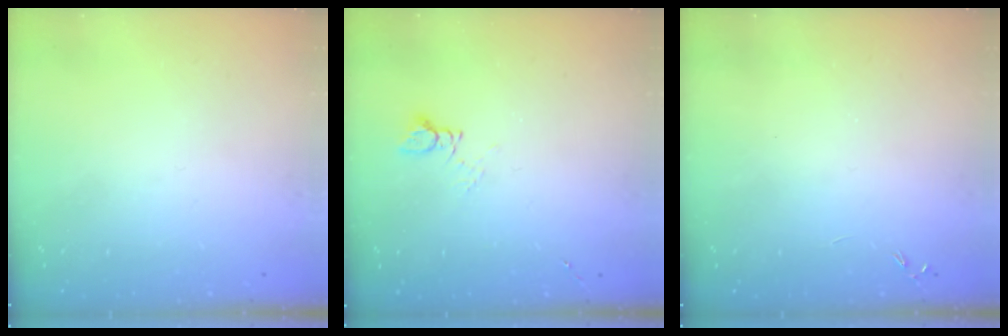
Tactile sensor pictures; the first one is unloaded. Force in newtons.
{"total": 2.9, "press": 2.9, "slide": 0.3}
{"total": 0.0}